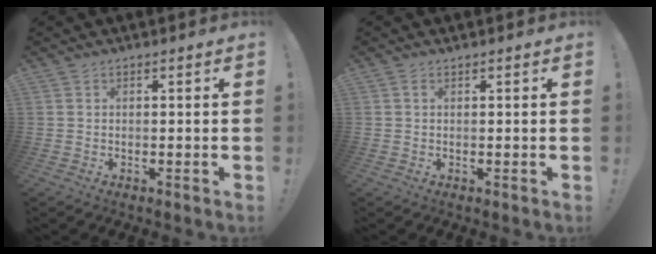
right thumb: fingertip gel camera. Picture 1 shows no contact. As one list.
[{"total": 0.5, "force": [0.3, 0.1, 0.4], "torque": [-0.002, -0.003, 0.004]}]